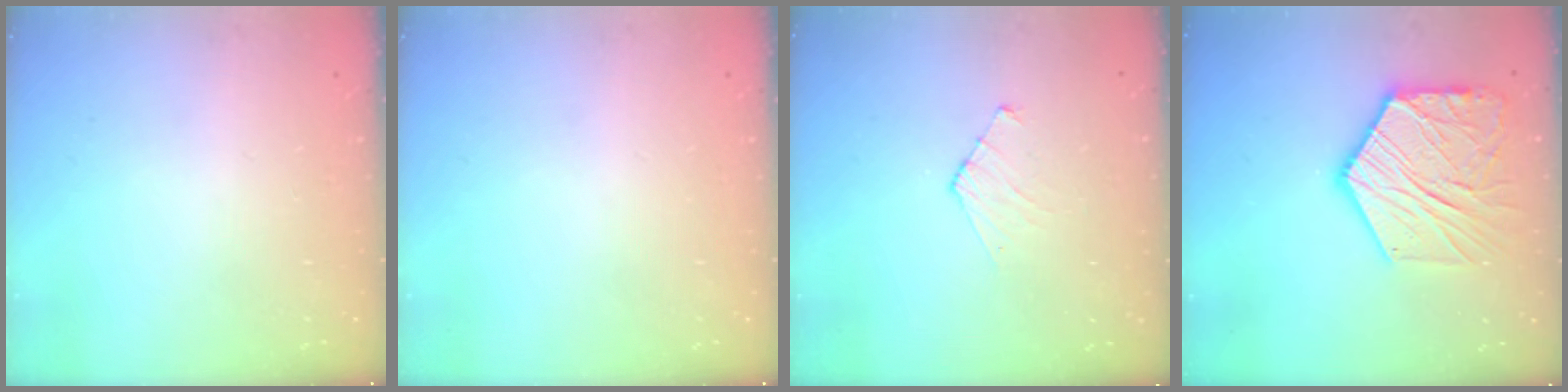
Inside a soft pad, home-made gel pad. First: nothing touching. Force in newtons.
{"total": 0.0}
{"total": 4.4, "press": 4.4, "slide": 0.4}
{"total": 18.2, "press": 18.1, "slide": 1.6}